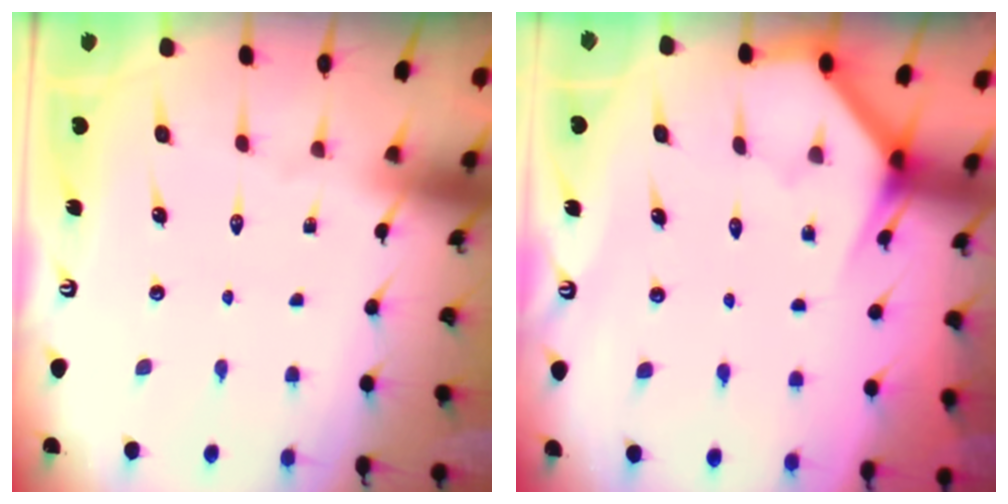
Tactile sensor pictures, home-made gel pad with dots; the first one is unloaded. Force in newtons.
{"total": 3.8, "press": 3.8, "slide": 0.3}